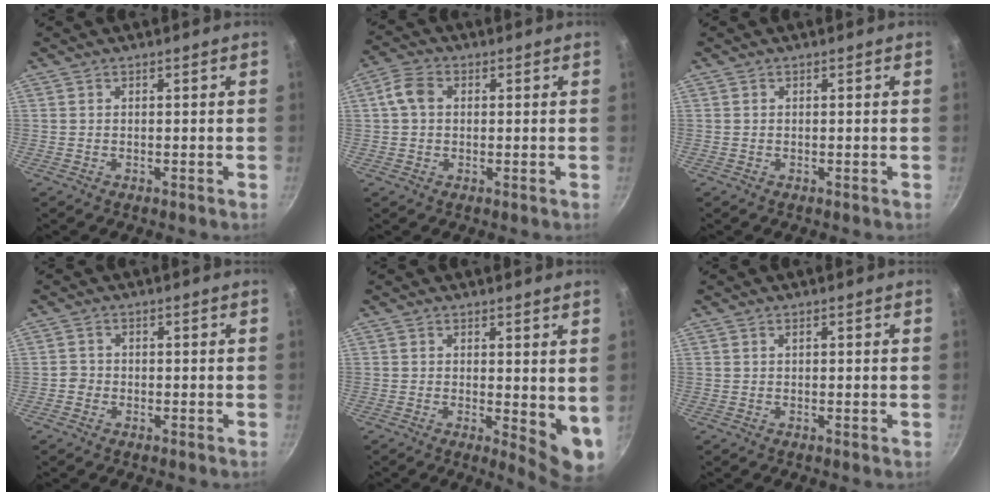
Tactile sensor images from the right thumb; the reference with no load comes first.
{"total": 5.0, "force": [0.7, 3.8, 3.2], "torque": [-0.056, 0.014, 0.003]}
{"total": 0.0}
{"total": 1.6, "force": [-0.7, 1.4, 0.3], "torque": [0.005, 0.006, -0.015]}
{"total": 7.2, "force": [0.7, 2.9, 6.6], "torque": [-0.074, -0.018, 0.013]}
{"total": 0.6, "force": [0.2, 0.2, 0.5], "torque": [-0.009, 0.001, 0.002]}